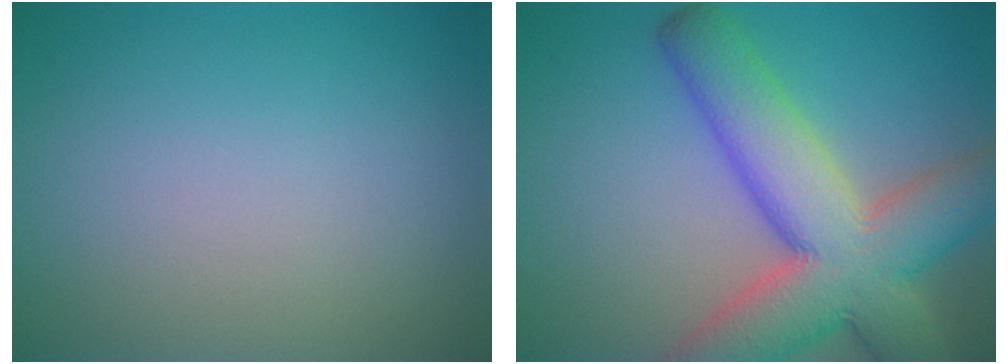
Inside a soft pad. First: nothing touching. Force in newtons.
{"total": 11.1, "press": 11.1, "slide": 0.6}